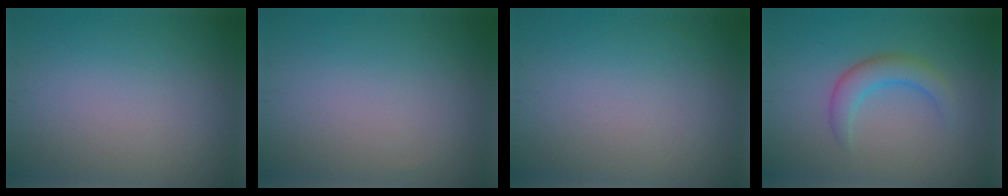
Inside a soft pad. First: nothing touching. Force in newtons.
{"total": 0.0}
{"total": 0.0}
{"total": 2.8, "press": 2.8, "slide": 0.3}